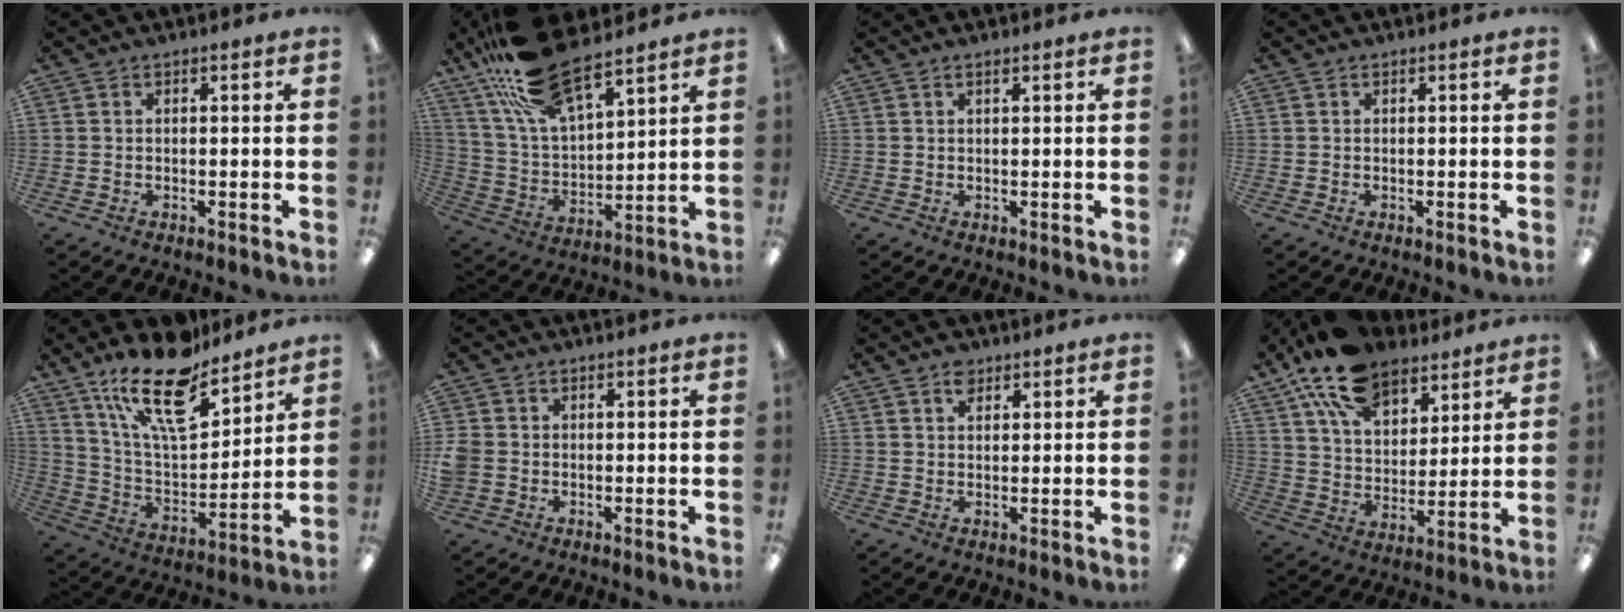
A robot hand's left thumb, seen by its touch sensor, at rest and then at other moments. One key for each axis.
{"total": 20.2, "fx": 15.6, "fy": 6.9, "fz": 10.8, "tx": -0.223, "ty": -0.076, "tz": 0.280}
{"total": 0.9, "fx": 0.7, "fy": 0.2, "fz": 0.5, "tx": -0.012, "ty": 0.001, "tz": 0.012}
{"total": 0.0}
{"total": 20.5, "fx": 14.8, "fy": 7.7, "fz": 11.8, "tx": -0.215, "ty": -0.083, "tz": 0.258}
{"total": 3.1, "fx": -0.4, "fy": 2.8, "fz": 1.3, "tx": -0.028, "ty": 0.004, "tz": -0.008}
{"total": 3.1, "fx": 2.2, "fy": 1.7, "fz": 1.4, "tx": -0.016, "ty": -0.006, "tz": 0.037}
{"total": 17.4, "fx": 12.5, "fy": 8.9, "fz": 8.3, "tx": -0.159, "ty": -0.060, "tz": 0.231}